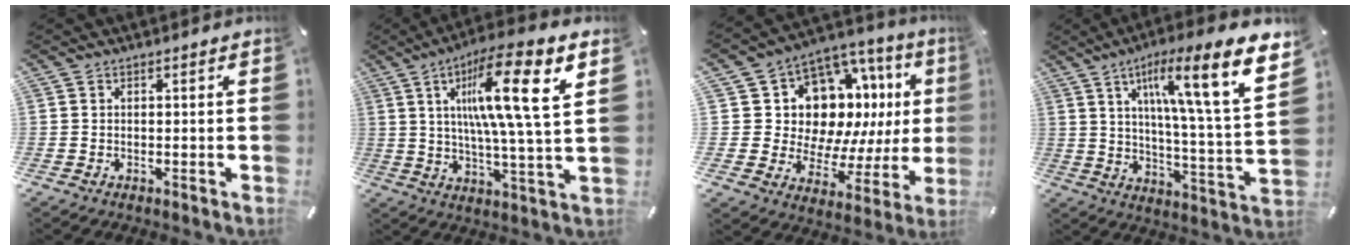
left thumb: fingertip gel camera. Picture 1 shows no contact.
{"total": 17.5, "force": [6.0, 1.9, 16.3], "torque": [-0.296, -0.020, 0.076]}
{"total": 13.8, "force": [5.9, 10.6, 6.6], "torque": [-0.107, -0.073, 0.121]}
{"total": 19.1, "force": [9.6, 3.4, 16.2], "torque": [-0.248, -0.059, 0.131]}